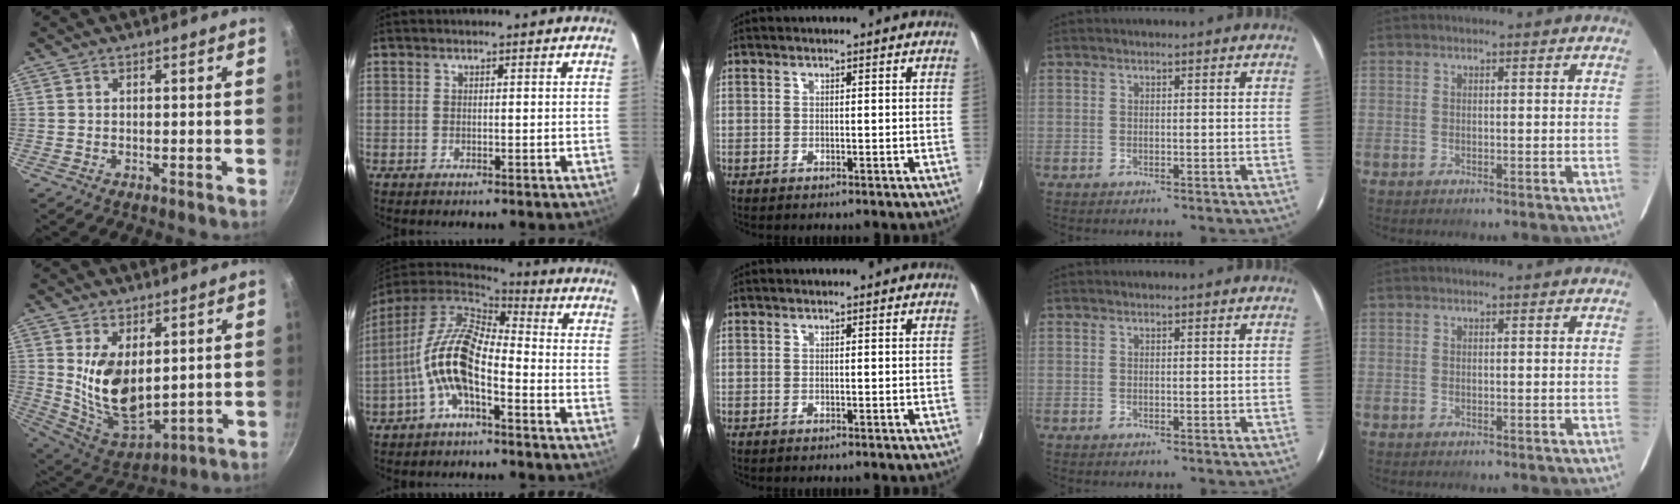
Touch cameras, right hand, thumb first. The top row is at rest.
{"thumb": {"total": 13.8, "force": [2.8, 7.7, 11.1], "torque": [-0.186, -0.042, 0.073]}, "index": {"total": 13.0, "force": [-4.1, 5.3, 11.1], "torque": [-0.228, 0.011, -0.086]}}